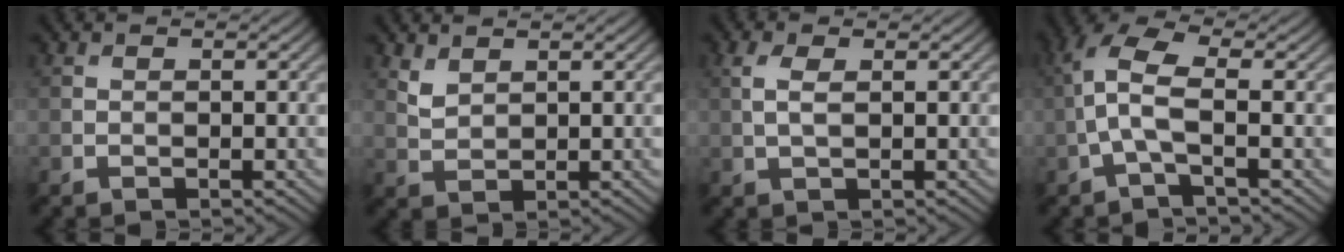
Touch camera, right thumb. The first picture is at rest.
{"total": 2.2, "force": [1.7, 1.1, 1.0], "torque": [-0.030, -0.003, 0.040]}
{"total": 2.2, "force": [0.5, 0.8, 2.0], "torque": [-0.051, 0.003, 0.009]}
{"total": 5.5, "force": [-0.8, 1.6, 5.2], "torque": [-0.119, 0.018, -0.029]}